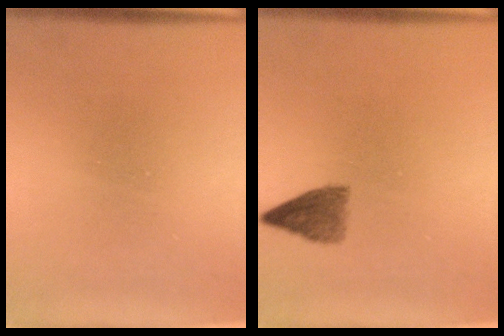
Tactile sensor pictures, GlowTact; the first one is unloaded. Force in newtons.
{"total": 3.0}